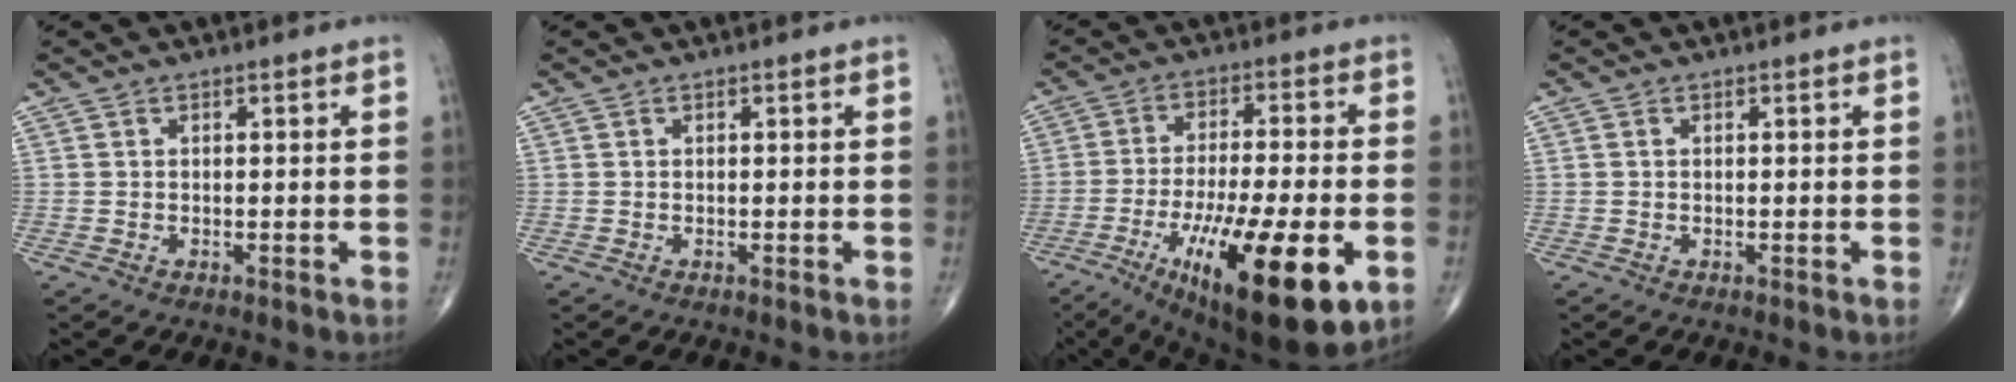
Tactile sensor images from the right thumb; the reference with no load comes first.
{"total": 0.0}
{"total": 23.3, "force": [-8.4, 6.6, 20.7], "torque": [-0.324, -0.009, -0.120]}
{"total": 0.0}